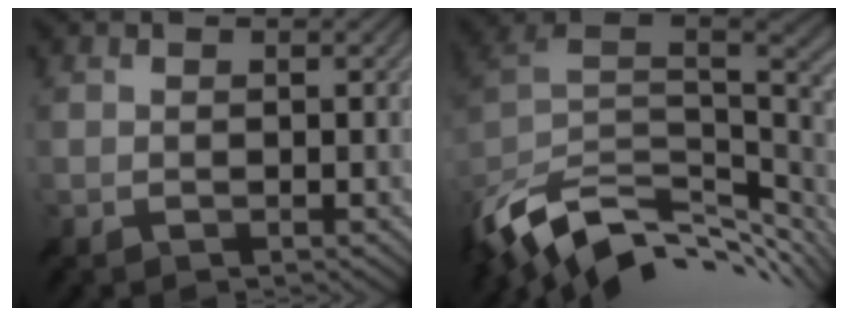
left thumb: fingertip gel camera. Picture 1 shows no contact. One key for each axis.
{"total": 13.2, "fx": -6.7, "fy": 7.0, "fz": 9.0, "tx": -0.212, "ty": -0.015, "tz": -0.104}